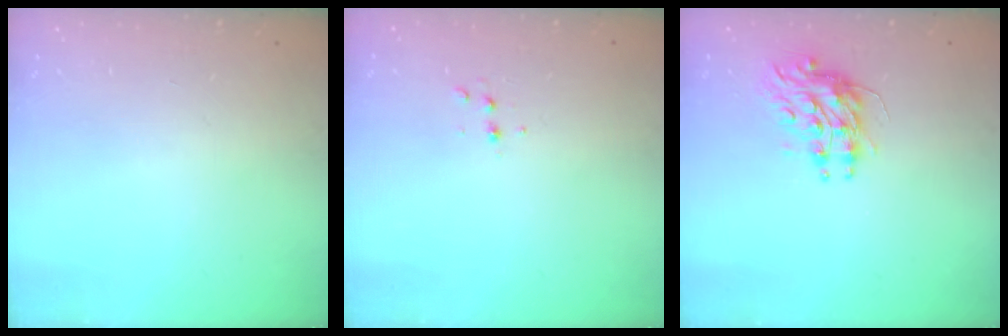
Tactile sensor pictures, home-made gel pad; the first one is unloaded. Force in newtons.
{"total": 3.7, "press": 3.5, "slide": 1.1}
{"total": 9.0, "press": 9.0, "slide": 0.7}